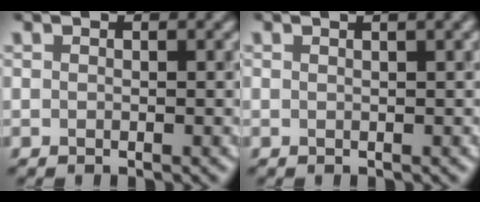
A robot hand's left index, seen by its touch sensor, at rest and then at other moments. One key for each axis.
{"total": 1.8, "fx": 0.8, "fy": 0.5, "fz": 1.5, "tx": -0.009, "ty": 0.004, "tz": 0.008}